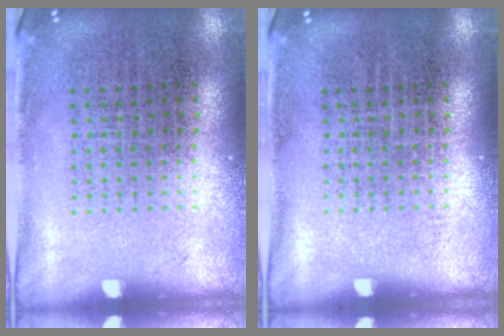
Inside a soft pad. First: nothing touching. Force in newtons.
{"total": 0.0}